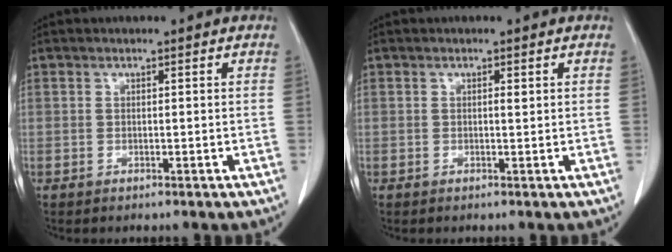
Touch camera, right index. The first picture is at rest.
{"total": 0.5, "force": [0.2, 0.1, 0.5], "torque": [-0.010, -0.001, 0.002]}